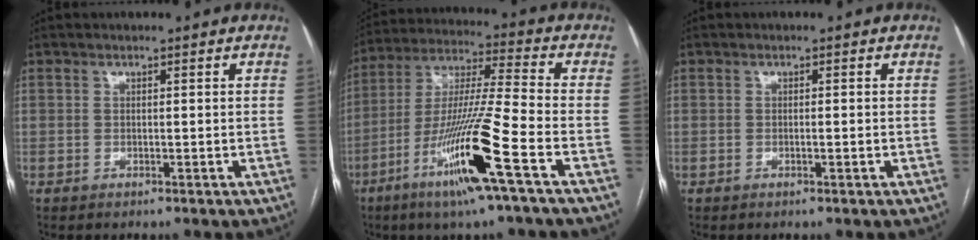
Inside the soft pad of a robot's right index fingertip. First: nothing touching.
{"total": 16.8, "force": [-7.4, -0.9, 15.0], "torque": [-0.302, -0.023, -0.141]}
{"total": 0.9, "force": [-0.3, 0.0, 0.9], "torque": [-0.016, 0.000, -0.002]}